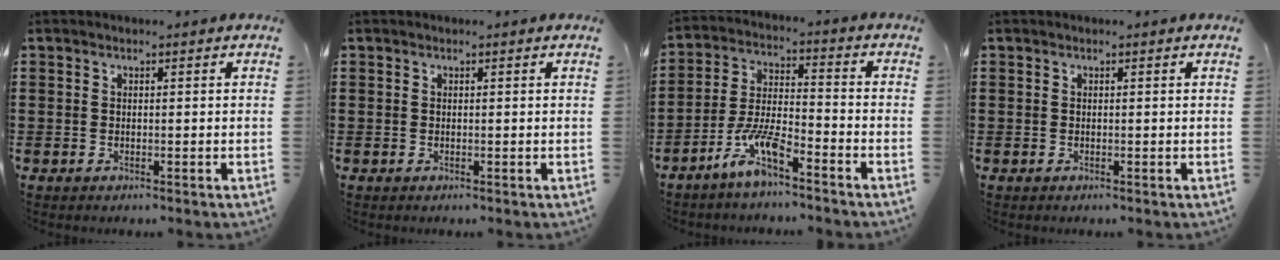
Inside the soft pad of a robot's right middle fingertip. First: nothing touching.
{"total": 0.0}
{"total": 7.5, "force": [-5.3, 1.5, 5.1], "torque": [-0.118, -0.006, -0.105]}
{"total": 0.0}